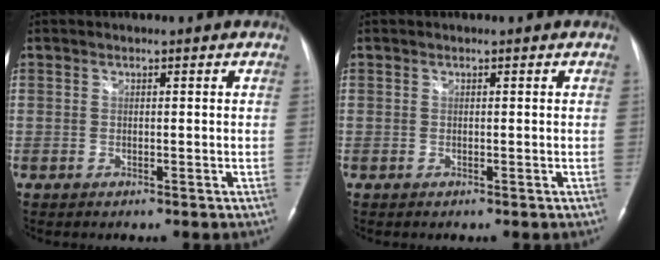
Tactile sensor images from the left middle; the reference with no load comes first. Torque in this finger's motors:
{"motor_torque": [0.00, 0.00, 0.02, 0.00]}